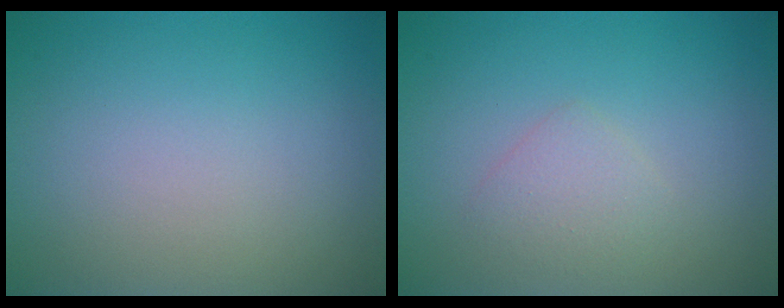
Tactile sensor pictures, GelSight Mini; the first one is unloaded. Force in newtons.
{"total": 1.6, "press": 1.6, "slide": 0.1}